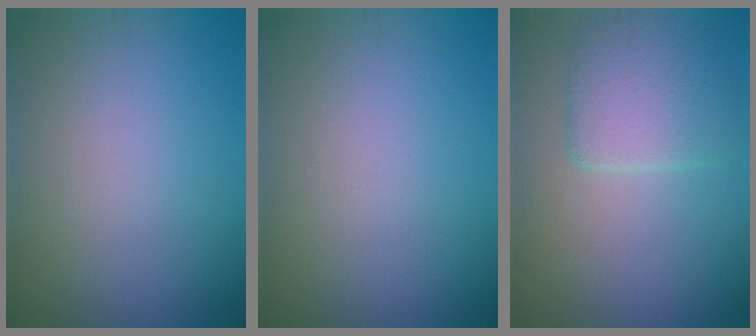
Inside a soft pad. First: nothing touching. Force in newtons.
{"total": 0.0}
{"total": 4.4, "press": 4.4, "slide": 0.3}